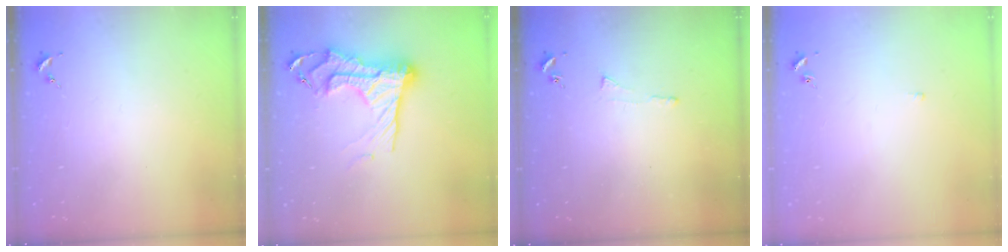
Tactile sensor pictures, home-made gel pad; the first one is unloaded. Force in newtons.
{"total": 21.4, "press": 21.3, "slide": 1.9}
{"total": 3.0, "press": 2.9, "slide": 0.5}
{"total": 1.8, "press": 1.8, "slide": 0.5}